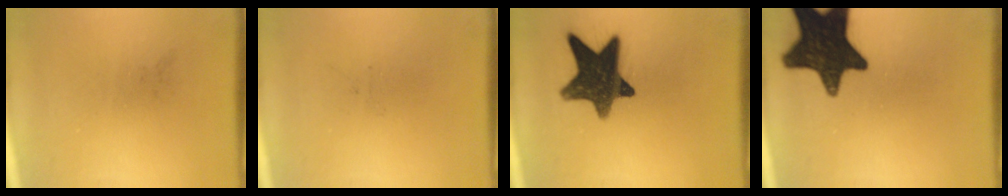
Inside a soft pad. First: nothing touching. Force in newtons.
{"total": 0.0}
{"total": 14.1}
{"total": 16.7}